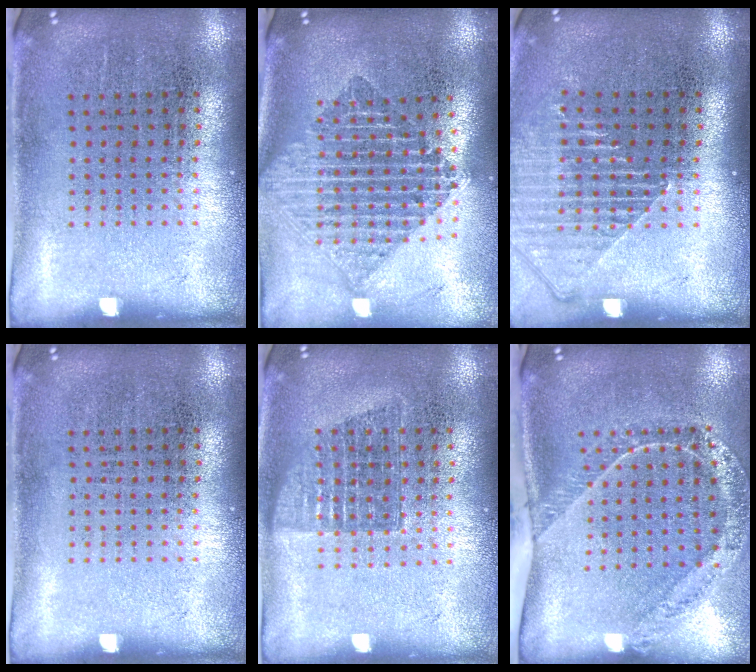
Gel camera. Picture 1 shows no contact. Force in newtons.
{"total": 2.1, "press": 1.7, "slide": 1.3}
{"total": 1.3, "press": 1.3, "slide": 0.4}
{"total": 0.0}
{"total": 1.2, "press": 1.0, "slide": 0.6}
{"total": 1.6, "press": 1.5, "slide": 0.6}